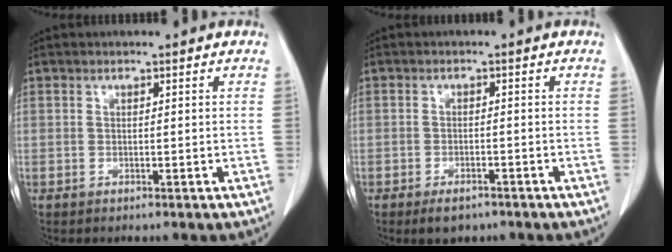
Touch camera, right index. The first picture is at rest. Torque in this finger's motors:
{"motor_torque": [0.28, -0.25, 0.07, 0.03]}